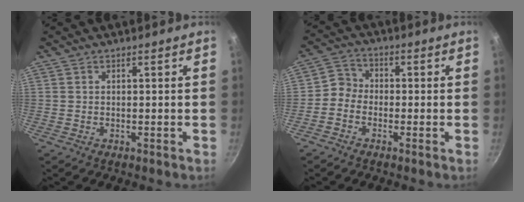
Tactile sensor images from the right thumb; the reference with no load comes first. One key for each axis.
{"total": 4.0, "fx": -1.7, "fy": 3.3, "fz": 1.4, "tx": -0.009, "ty": 0.027, "tz": -0.048}